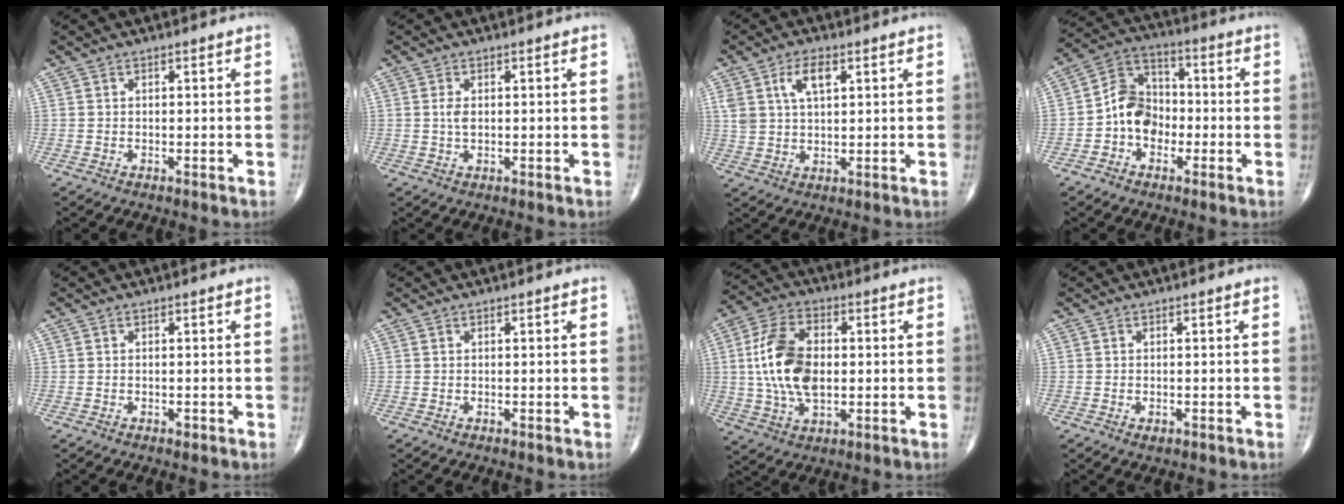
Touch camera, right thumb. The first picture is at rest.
{"total": 2.0, "force": [0.2, 1.1, 1.6], "torque": [-0.035, -0.001, 0.005]}
{"total": 6.7, "force": [2.8, 3.3, 5.0], "torque": [-0.090, -0.004, 0.057]}
{"total": 9.4, "force": [-2.2, 7.5, 5.3], "torque": [-0.068, 0.040, -0.055]}
{"total": 0.6, "force": [-0.3, 0.4, 0.4], "torque": [-0.007, -0.001, -0.005]}
{"total": 0.0}
{"total": 14.2, "force": [0.5, 8.2, 11.6], "torque": [-0.225, 0.011, 0.008]}
{"total": 1.0, "force": [-0.4, 0.6, 0.7], "torque": [-0.011, -0.001, -0.004]}